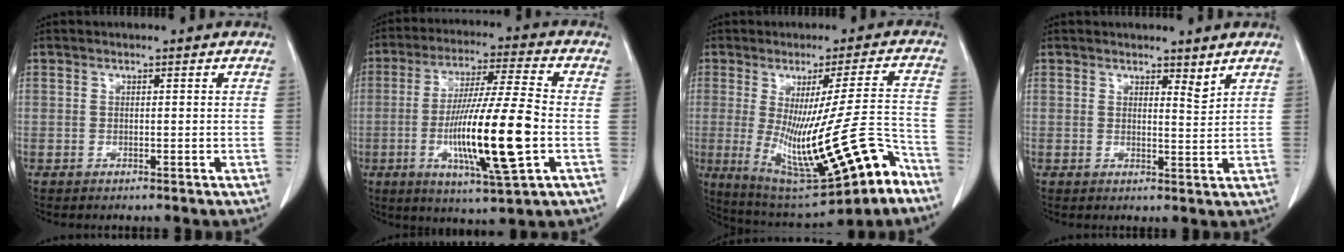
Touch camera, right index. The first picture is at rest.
{"total": 16.5, "force": [-3.5, 0.4, 16.2], "torque": [-0.302, -0.017, -0.061]}
{"total": 19.8, "force": [-7.8, 2.7, 18.0], "torque": [-0.281, -0.023, -0.101]}
{"total": 2.2, "force": [1.9, 0.4, 1.0], "torque": [-0.019, -0.013, 0.031]}